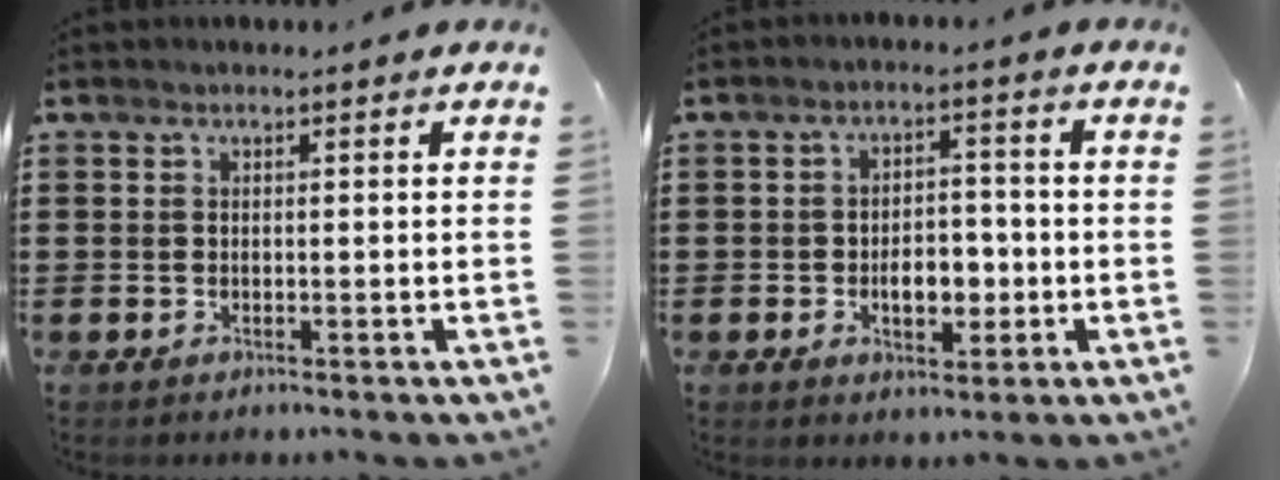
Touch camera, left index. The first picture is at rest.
{"total": 5.7, "force": [-1.6, 3.3, 4.4], "torque": [-0.063, 0.003, -0.032]}